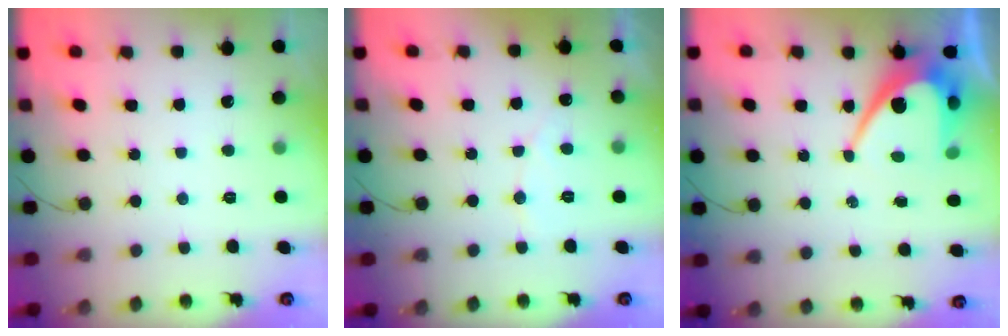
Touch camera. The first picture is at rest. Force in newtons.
{"total": 3.9, "press": 3.9, "slide": 0.2}
{"total": 9.6, "press": 9.6, "slide": 0.5}